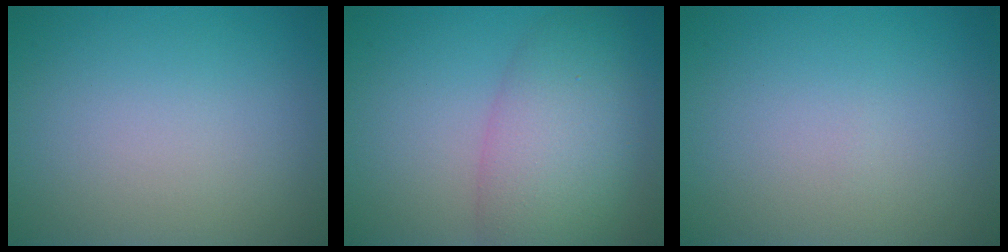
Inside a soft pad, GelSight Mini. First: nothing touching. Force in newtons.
{"total": 7.1, "press": 7.1, "slide": 0.4}
{"total": 0.0}